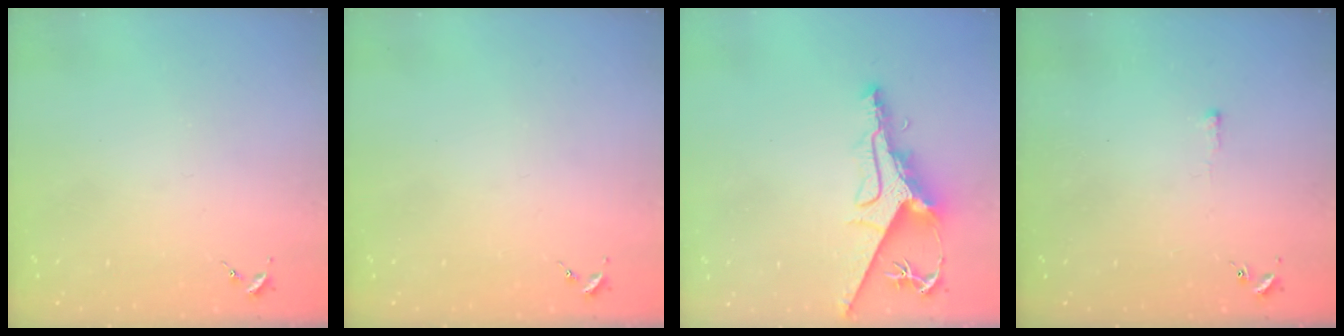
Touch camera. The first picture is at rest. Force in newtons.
{"total": 0.0}
{"total": 10.1, "press": 10.0, "slide": 1.3}
{"total": 2.7, "press": 2.7, "slide": 0.4}